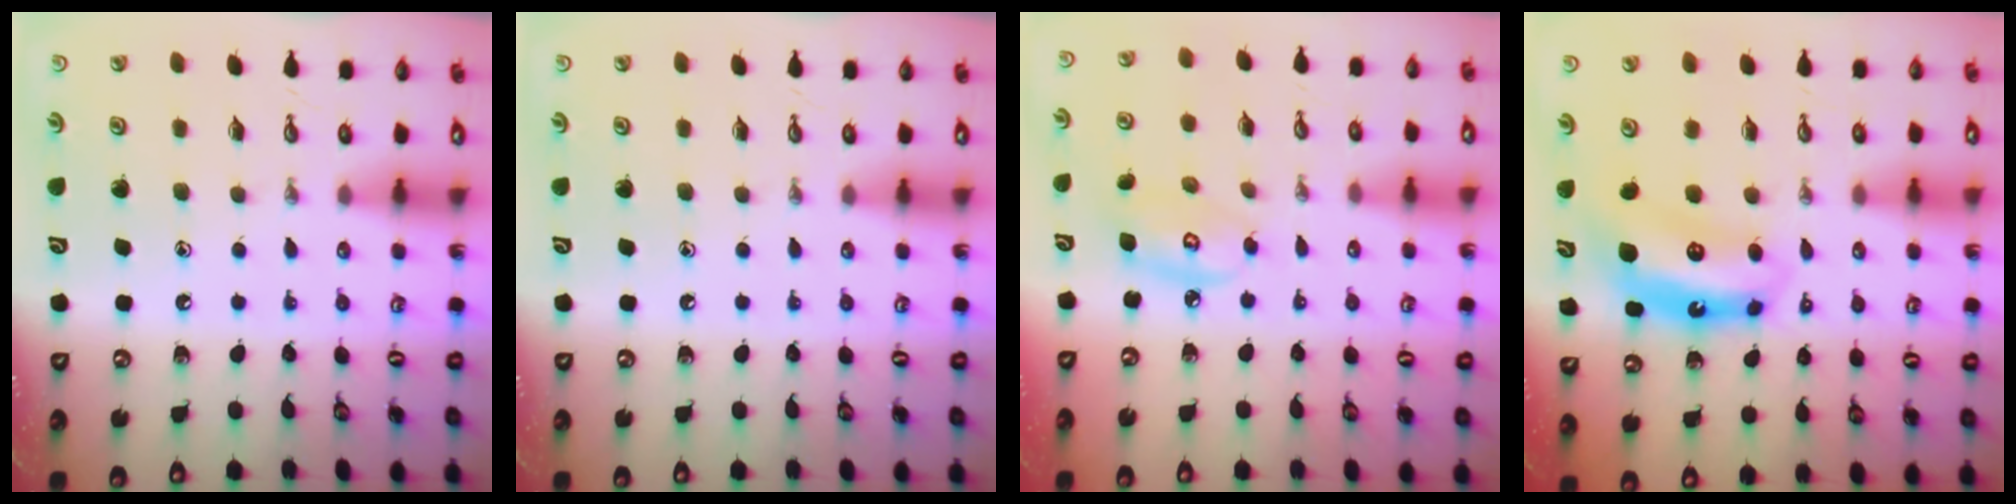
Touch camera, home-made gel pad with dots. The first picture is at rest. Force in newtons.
{"total": 0.0}
{"total": 6.7, "press": 6.7, "slide": 0.4}
{"total": 7.0, "press": 7.0, "slide": 0.8}